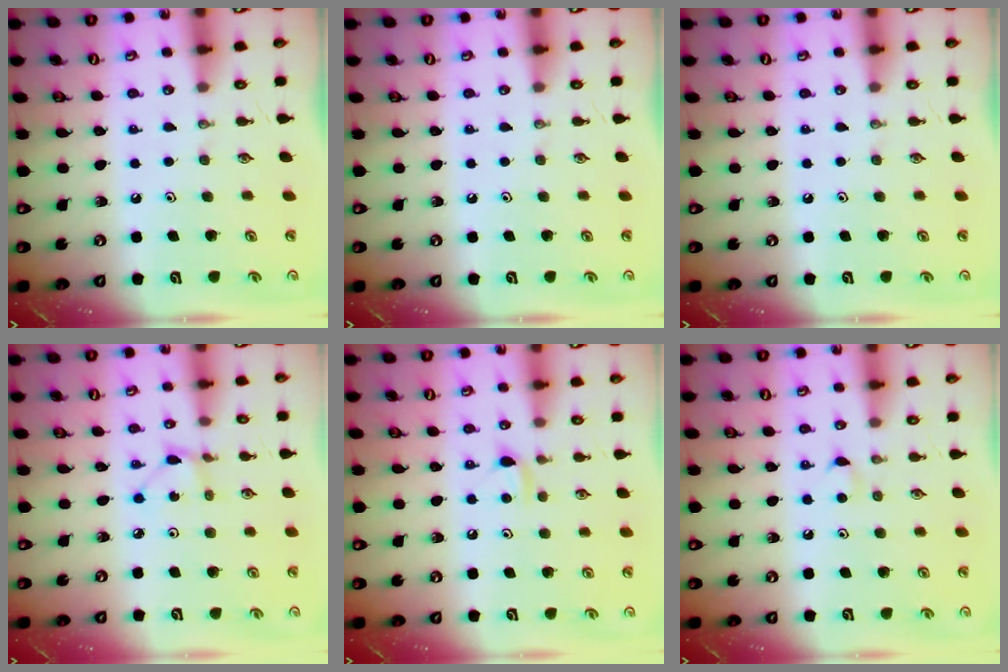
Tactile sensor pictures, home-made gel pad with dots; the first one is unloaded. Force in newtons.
{"total": 0.0}
{"total": 0.0}
{"total": 1.9, "press": 1.9, "slide": 0.3}
{"total": 4.3, "press": 4.2, "slide": 0.7}
{"total": 3.4, "press": 3.4, "slide": 0.5}